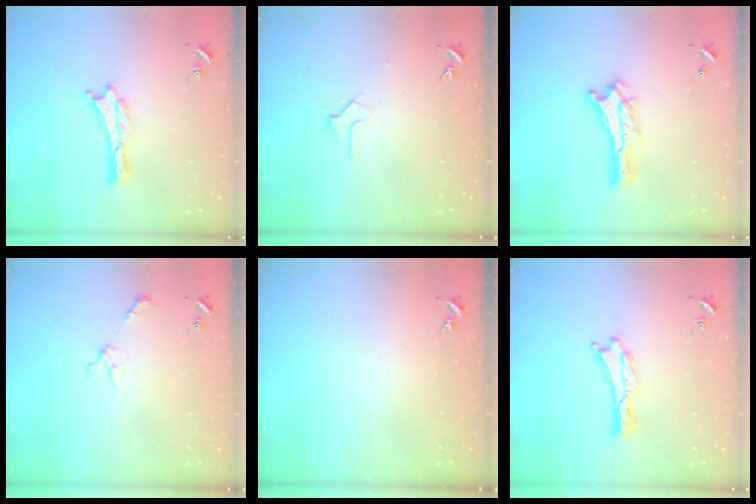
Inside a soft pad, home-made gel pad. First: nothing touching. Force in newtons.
{"total": 1.6, "press": 1.6, "slide": 0.1}
{"total": 1.4, "press": 1.4, "slide": 0.2}
{"total": 3.7, "press": 3.7, "slide": 0.4}
{"total": 0.0}
{"total": 0.0}